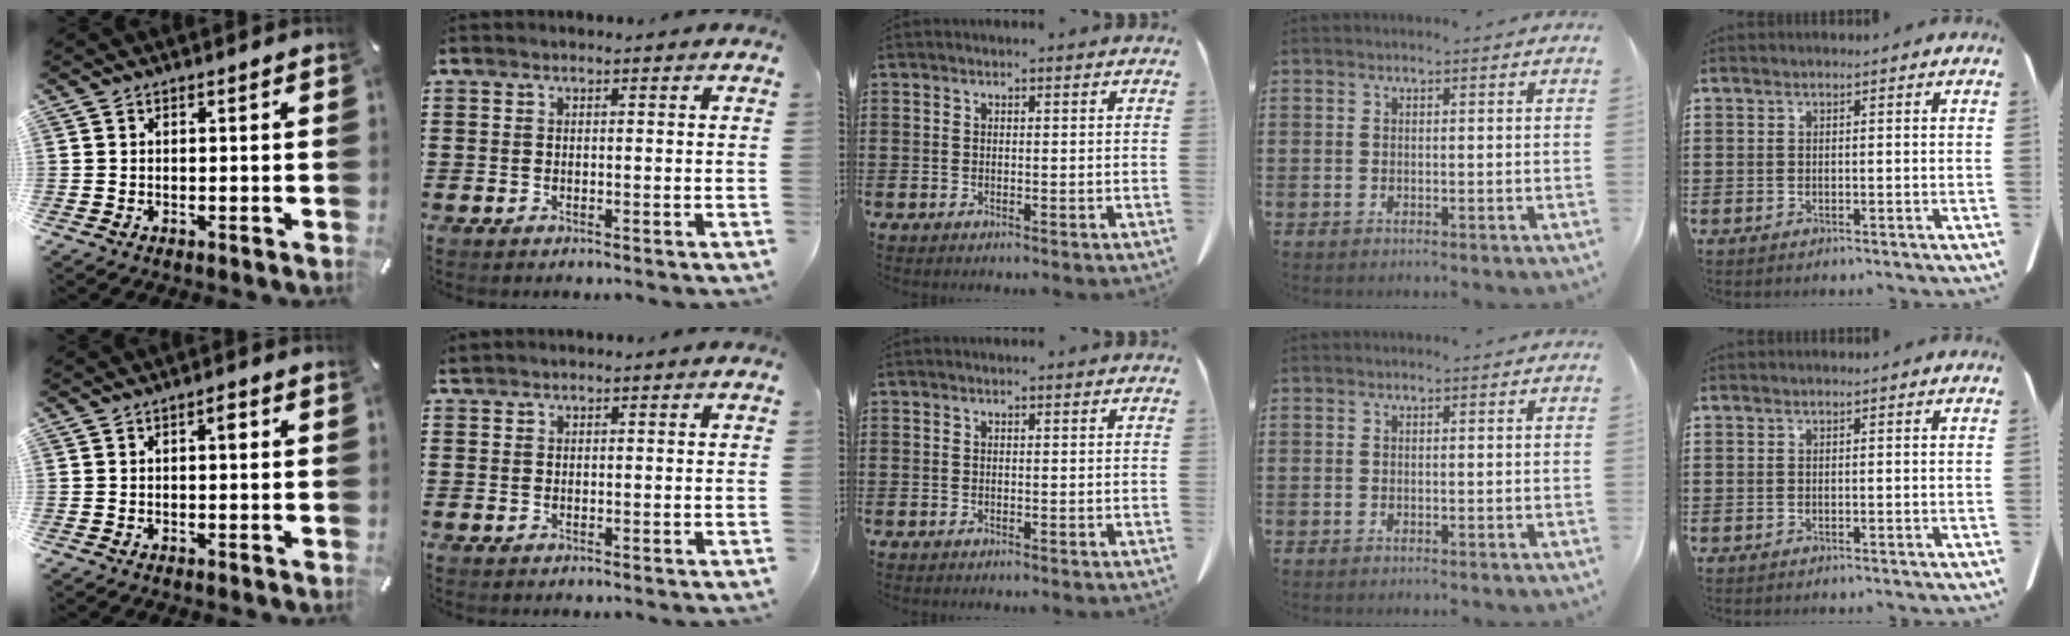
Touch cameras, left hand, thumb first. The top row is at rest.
{"thumb": {"total": 1.9, "force": [0.2, 0.7, 1.7], "torque": [-0.036, 0.009, 0.001]}, "index": {"total": 0.6, "force": [0.6, 0.2, 0.1], "torque": [-0.005, 0.000, 0.012]}}